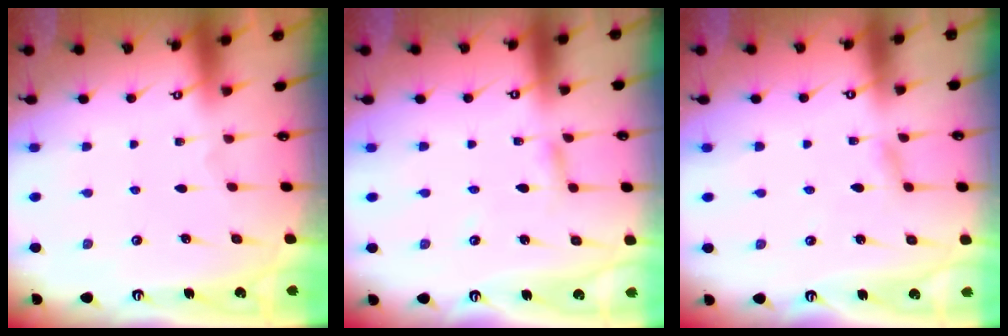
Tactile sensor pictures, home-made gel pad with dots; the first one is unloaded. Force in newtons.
{"total": 2.9, "press": 2.9, "slide": 0.1}
{"total": 3.1, "press": 3.1, "slide": 0.3}